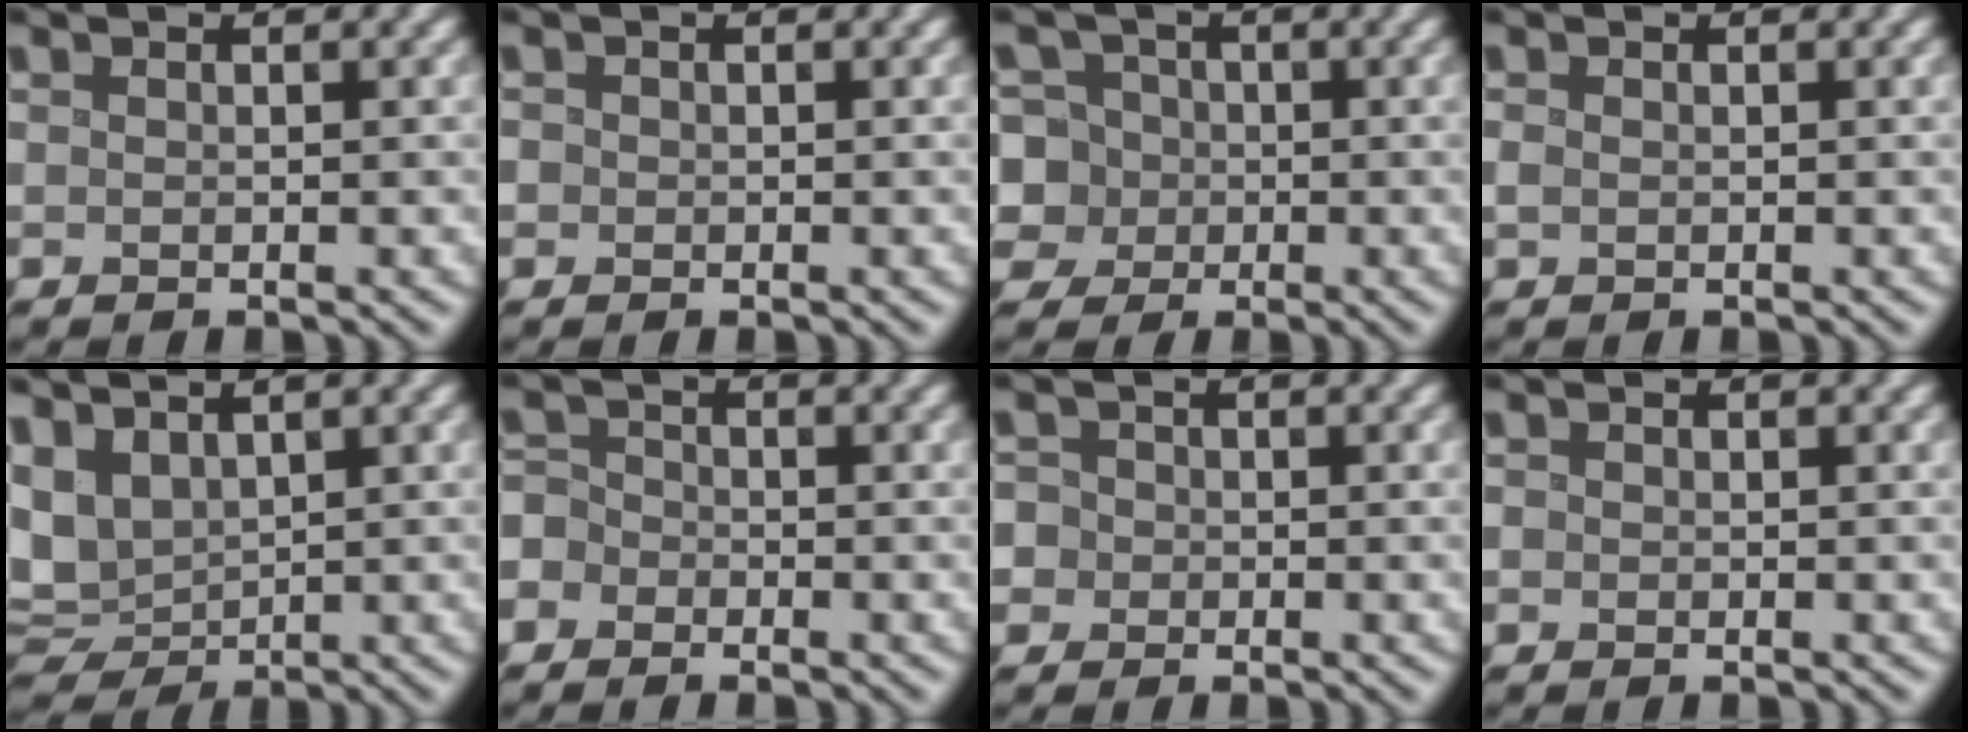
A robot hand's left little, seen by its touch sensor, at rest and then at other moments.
{"total": 1.4, "force": [0.1, 1.3, 0.5], "torque": [-0.001, 0.009, -0.006]}
{"total": 7.7, "force": [-1.2, 7.2, 2.5], "torque": [-0.065, 0.021, -0.054]}
{"total": 0.8, "force": [-0.2, 0.7, 0.4], "torque": [-0.013, 0.000, -0.004]}
{"total": 6.1, "force": [1.7, 4.4, 4.0], "torque": [-0.094, -0.004, 0.040]}
{"total": 5.3, "force": [-2.7, 4.4, 1.2], "torque": [-0.035, 0.003, -0.075]}
{"total": 5.5, "force": [-0.9, 5.2, 1.6], "torque": [-0.040, 0.019, -0.047]}
{"total": 0.7, "force": [-0.1, 0.7, 0.2], "torque": [0.002, 0.001, -0.002]}